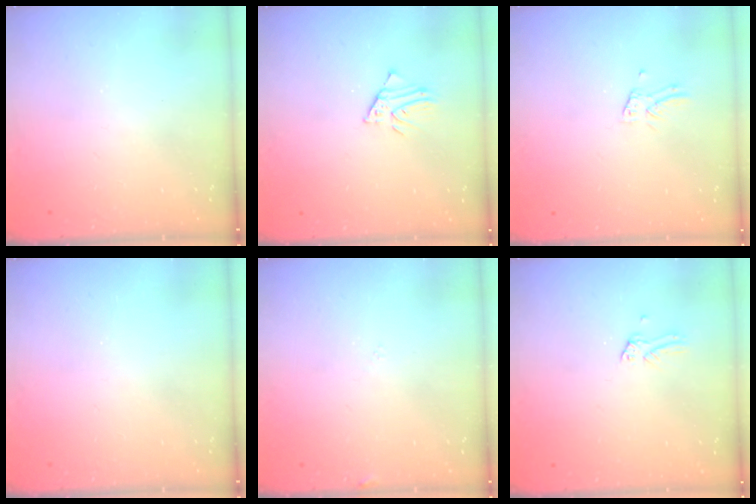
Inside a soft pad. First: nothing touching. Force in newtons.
{"total": 2.5, "press": 2.5, "slide": 0.2}
{"total": 1.2, "press": 1.2, "slide": 0.1}
{"total": 0.0}
{"total": 4.2, "press": 4.2, "slide": 0.2}
{"total": 0.0}